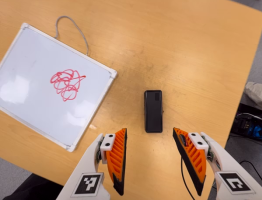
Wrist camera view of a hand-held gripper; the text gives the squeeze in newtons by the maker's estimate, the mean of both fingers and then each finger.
{"total": 0.0}